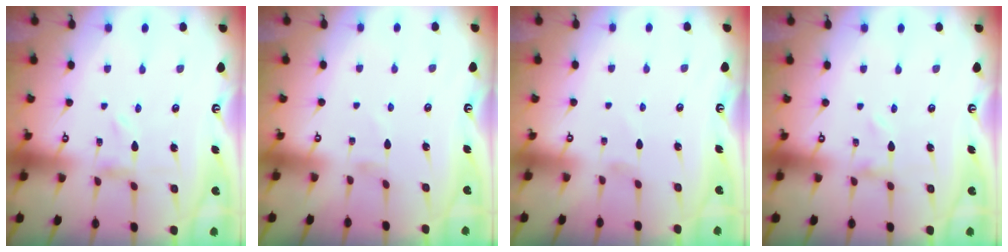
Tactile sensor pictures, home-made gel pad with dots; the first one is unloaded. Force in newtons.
{"total": 0.0}
{"total": 0.0}
{"total": 0.0}